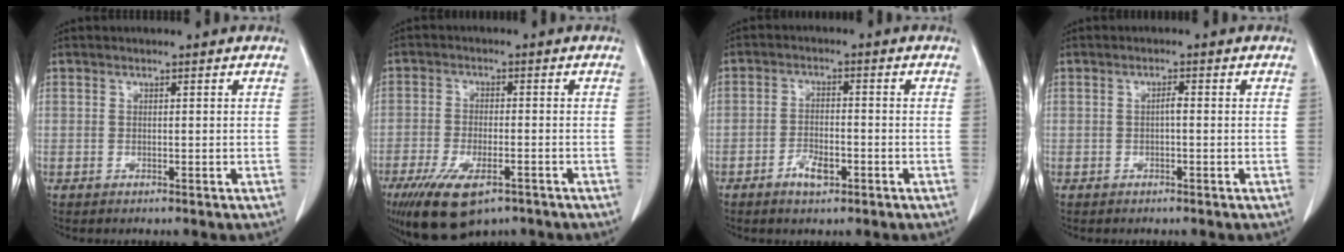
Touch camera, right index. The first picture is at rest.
{"total": 11.0, "force": [-6.9, 4.1, 7.5], "torque": [-0.139, -0.019, -0.112]}
{"total": 4.1, "force": [-2.2, 1.6, 3.0], "torque": [-0.054, 0.002, -0.036]}
{"total": 1.0, "force": [-0.1, 0.0, 1.0], "torque": [-0.016, 0.002, -0.003]}